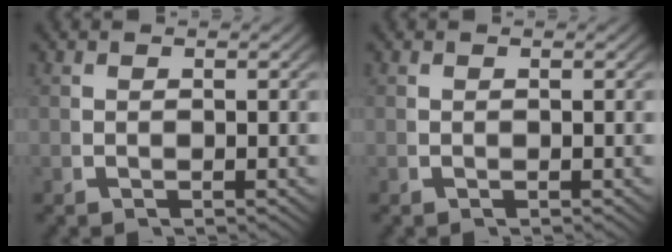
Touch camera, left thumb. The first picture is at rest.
{"total": 0.0}